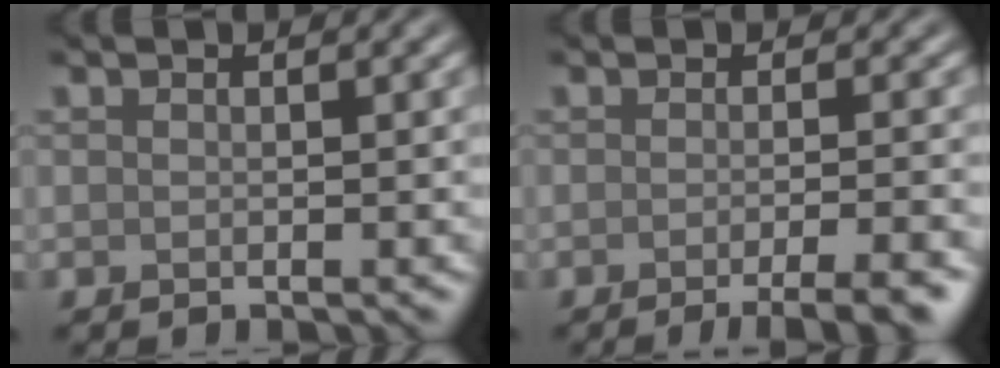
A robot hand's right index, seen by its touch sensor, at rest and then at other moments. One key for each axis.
{"total": 4.9, "fx": -2.7, "fy": 1.1, "fz": 4.0, "tx": -0.035, "ty": 0.001, "tz": -0.039}